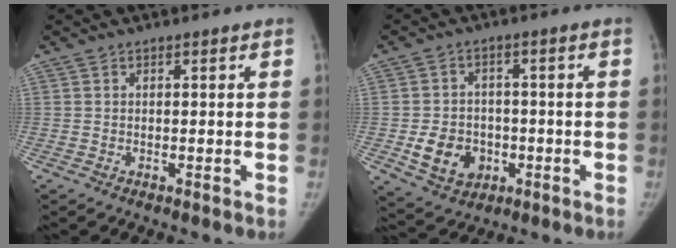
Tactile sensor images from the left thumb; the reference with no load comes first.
{"total": 8.9, "force": [-2.3, 7.3, 4.5], "torque": [-0.048, 0.009, -0.028]}